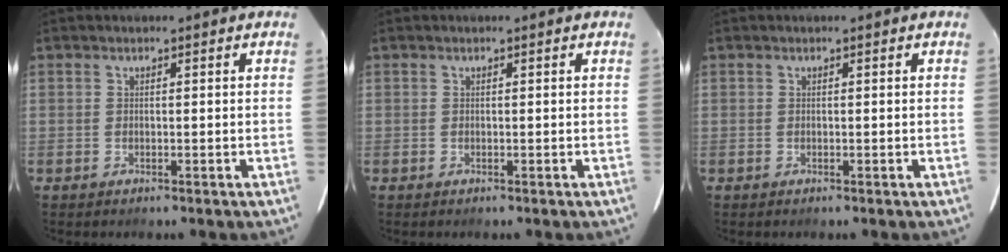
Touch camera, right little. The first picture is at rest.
{"total": 0.0}
{"total": 0.0}